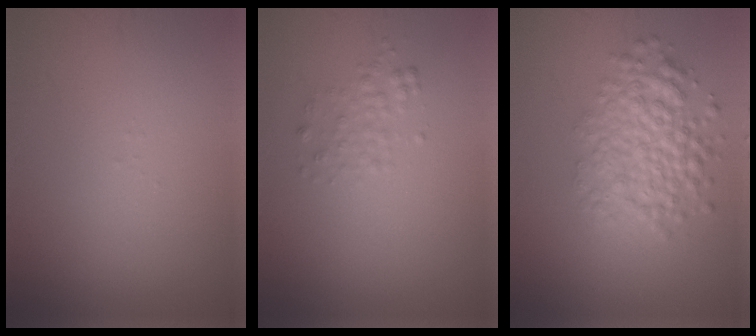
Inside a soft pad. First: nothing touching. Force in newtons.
{"total": 1.4, "press": 1.4, "slide": 0.0}
{"total": 5.1, "press": 5.1, "slide": 0.2}